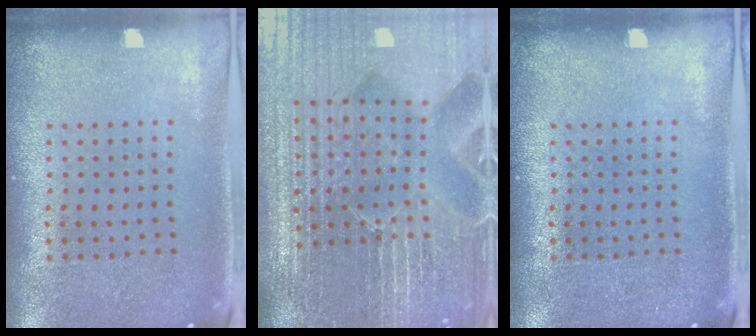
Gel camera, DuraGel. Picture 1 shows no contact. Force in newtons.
{"total": 7.0, "press": 6.2, "slide": 3.4}
{"total": 0.0}